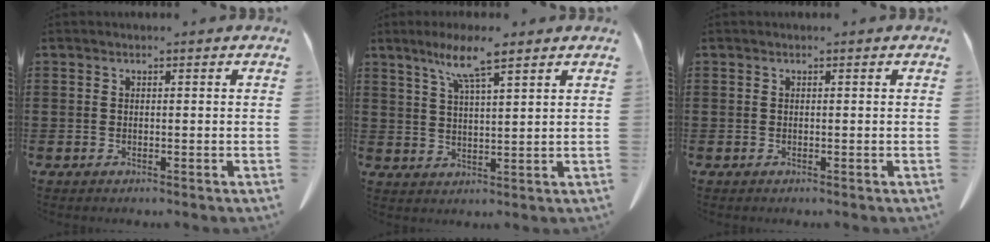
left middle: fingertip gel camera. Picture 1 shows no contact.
{"total": 6.9, "force": [4.8, 0.4, 5.0], "torque": [-0.109, -0.005, 0.082]}
{"total": 0.0}